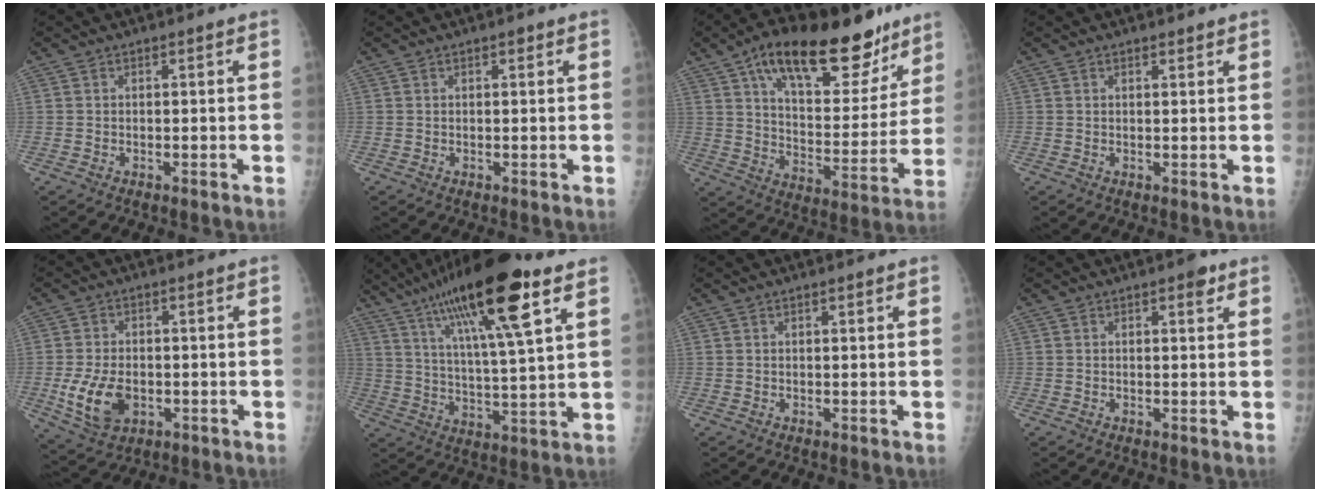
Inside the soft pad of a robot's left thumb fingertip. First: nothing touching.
{"total": 0.8, "force": [0.5, 0.4, 0.5], "torque": [-0.007, -0.001, 0.007]}
{"total": 25.8, "force": [16.4, 10.9, 16.6], "torque": [-0.212, -0.041, 0.256]}
{"total": 1.1, "force": [0.9, 0.5, 0.4], "torque": [-0.003, -0.006, 0.013]}
{"total": 9.3, "force": [-1.9, 6.1, 6.8], "torque": [-0.124, -0.003, -0.023]}
{"total": 21.1, "force": [11.7, 3.6, 17.2], "torque": [-0.294, -0.026, 0.202]}
{"total": 0.7, "force": [0.5, 0.3, 0.5], "torque": [-0.008, -0.002, 0.008]}
{"total": 2.1, "force": [1.2, 0.9, 1.5], "torque": [-0.013, -0.003, 0.013]}